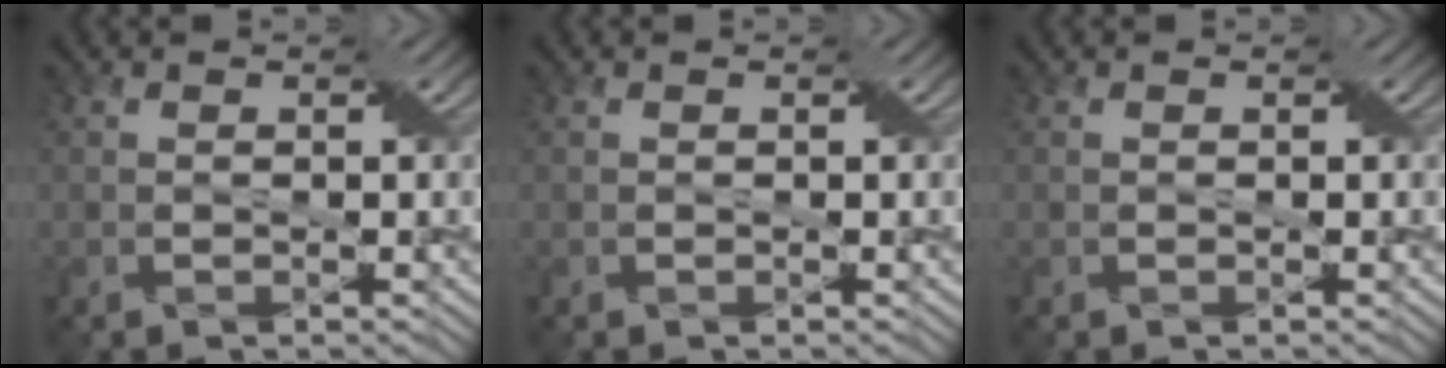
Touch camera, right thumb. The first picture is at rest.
{"total": 0.0}
{"total": 0.0}